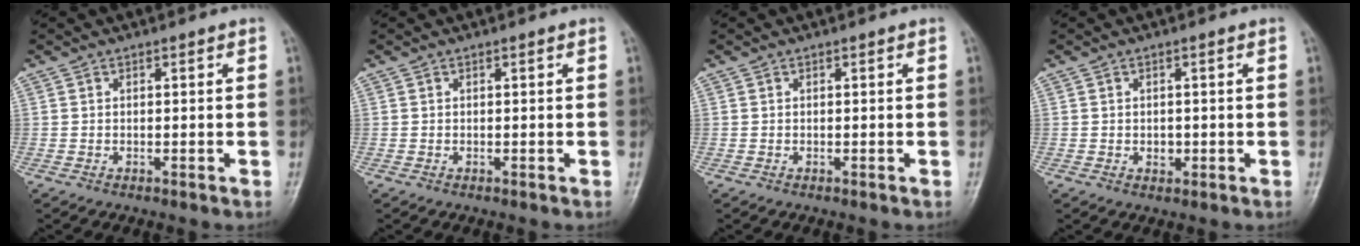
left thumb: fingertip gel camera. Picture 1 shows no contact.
{"total": 0.0}
{"total": 0.0}
{"total": 1.7, "force": [-0.2, 1.3, 1.1], "torque": [-0.008, 0.001, 0.000]}